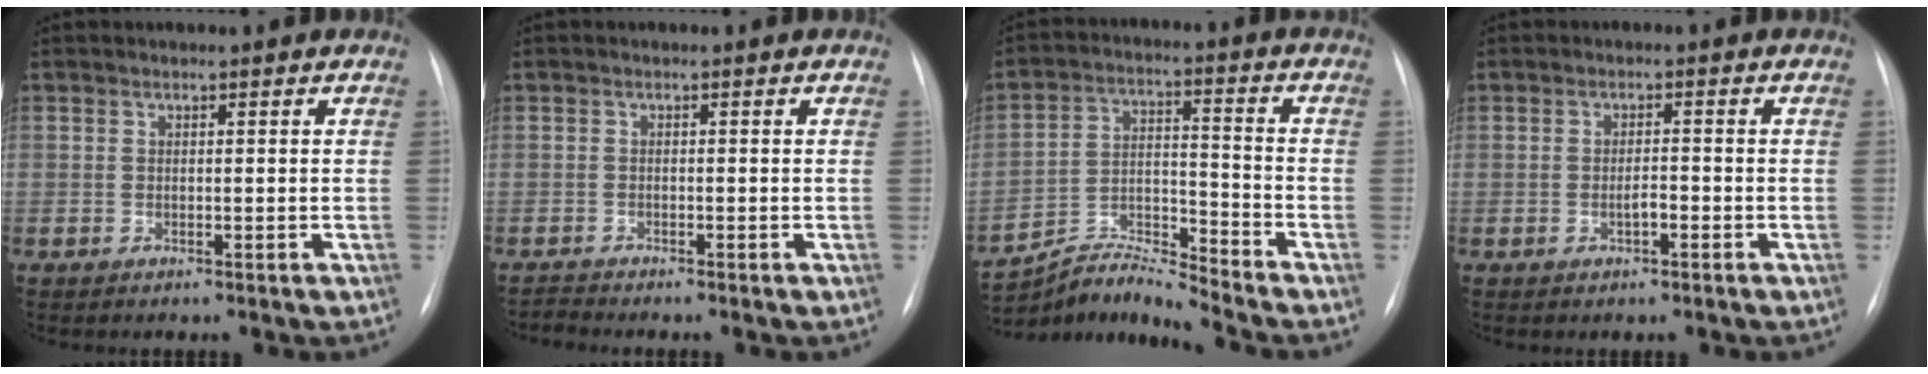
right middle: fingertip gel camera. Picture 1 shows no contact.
{"total": 1.2, "force": [-1.0, -0.5, -0.5], "torque": [0.005, -0.010, -0.020]}
{"total": 9.0, "force": [-8.9, -1.8, 0.3], "torque": [-0.016, 0.028, -0.165]}
{"total": 2.0, "force": [-0.8, 0.7, 1.7], "torque": [-0.028, 0.003, -0.014]}